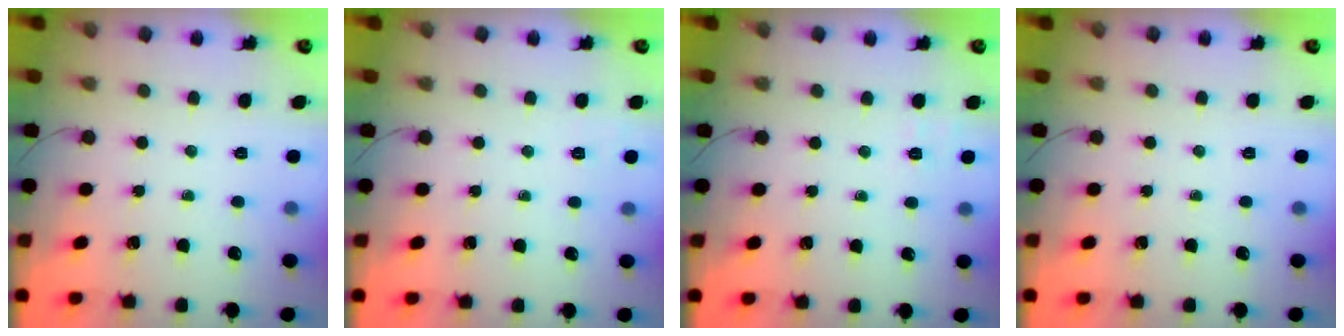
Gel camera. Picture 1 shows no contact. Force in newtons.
{"total": 4.0, "press": 3.7, "slide": 1.4}
{"total": 1.8, "press": 0.9, "slide": 1.6}
{"total": 0.0}